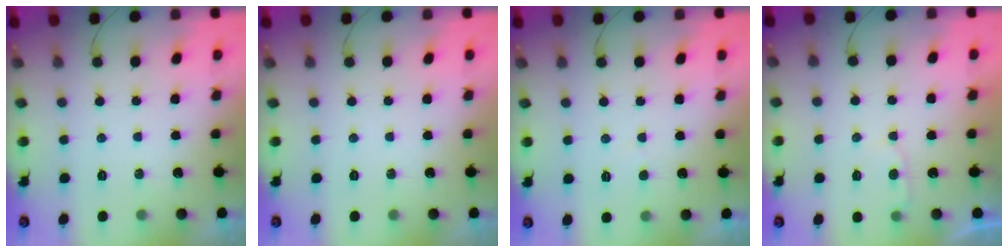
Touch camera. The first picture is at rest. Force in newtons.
{"total": 0.0}
{"total": 2.1, "press": 2.1, "slide": 0.2}
{"total": 2.7, "press": 2.7, "slide": 0.3}